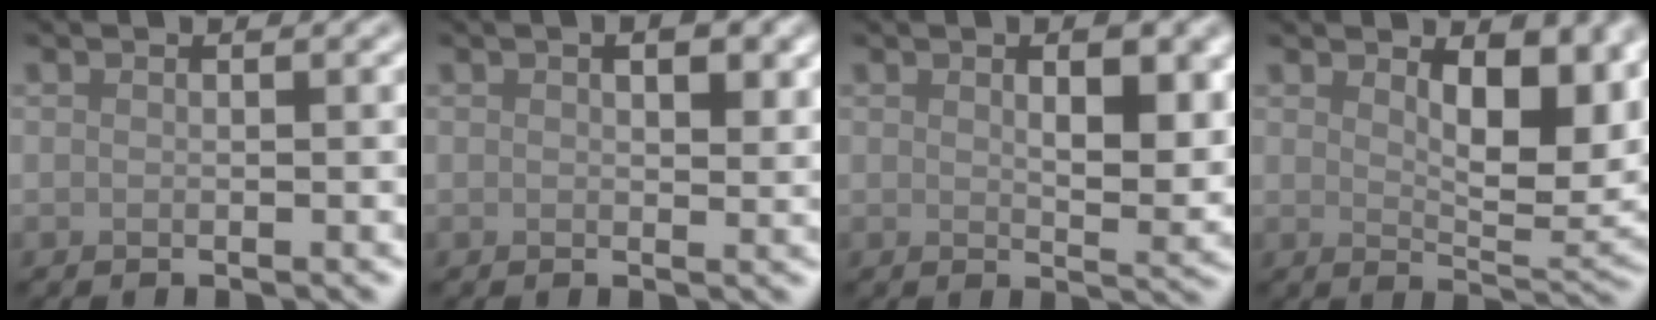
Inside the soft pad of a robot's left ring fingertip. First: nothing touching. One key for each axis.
{"total": 2.7, "fx": 1.0, "fy": 1.3, "fz": 2.1, "tx": -0.024, "ty": -0.001, "tz": 0.018}
{"total": 4.8, "fx": 1.5, "fy": 1.9, "fz": 4.1, "tx": -0.058, "ty": -0.006, "tz": 0.028}
{"total": 6.8, "fx": 2.5, "fy": 3.2, "fz": 5.5, "tx": -0.081, "ty": -0.015, "tz": 0.043}